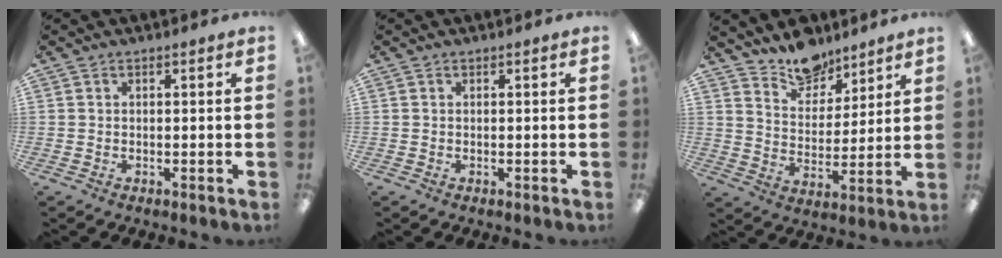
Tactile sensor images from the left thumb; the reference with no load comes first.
{"total": 0.0}
{"total": 10.6, "force": [9.2, 4.8, 2.0], "torque": [-0.027, -0.067, 0.172]}